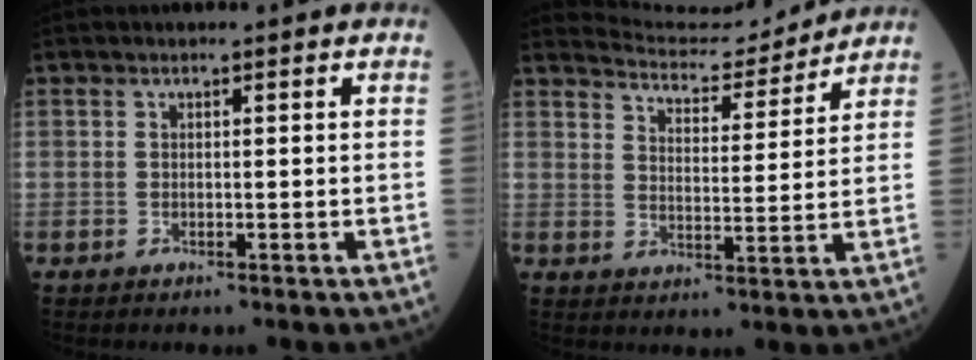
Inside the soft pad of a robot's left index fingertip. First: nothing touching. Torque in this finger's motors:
{"motor_torque": [0.79, -1.35, -0.05, -0.04]}